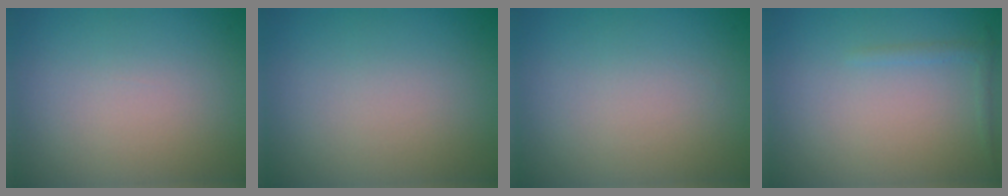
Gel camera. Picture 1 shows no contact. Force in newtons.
{"total": 0.0}
{"total": 0.0}
{"total": 0.8, "press": 0.8, "slide": 0.1}